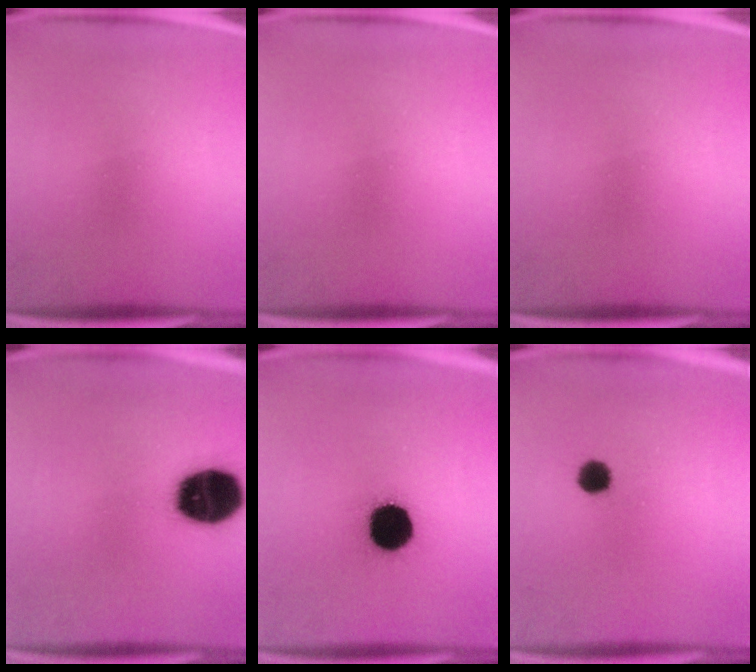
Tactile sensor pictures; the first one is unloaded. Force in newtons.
{"total": 0.0}
{"total": 0.0}
{"total": 19.5}
{"total": 14.5}
{"total": 4.1}